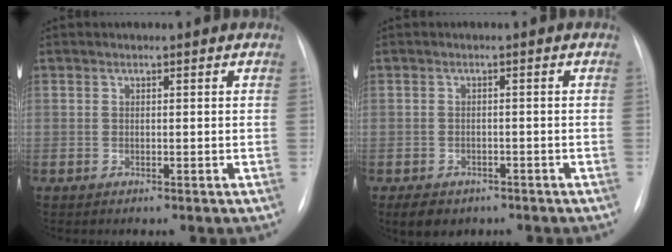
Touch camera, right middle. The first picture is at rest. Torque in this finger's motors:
{"motor_torque": [0.40, -0.34, 0.02, 0.02]}